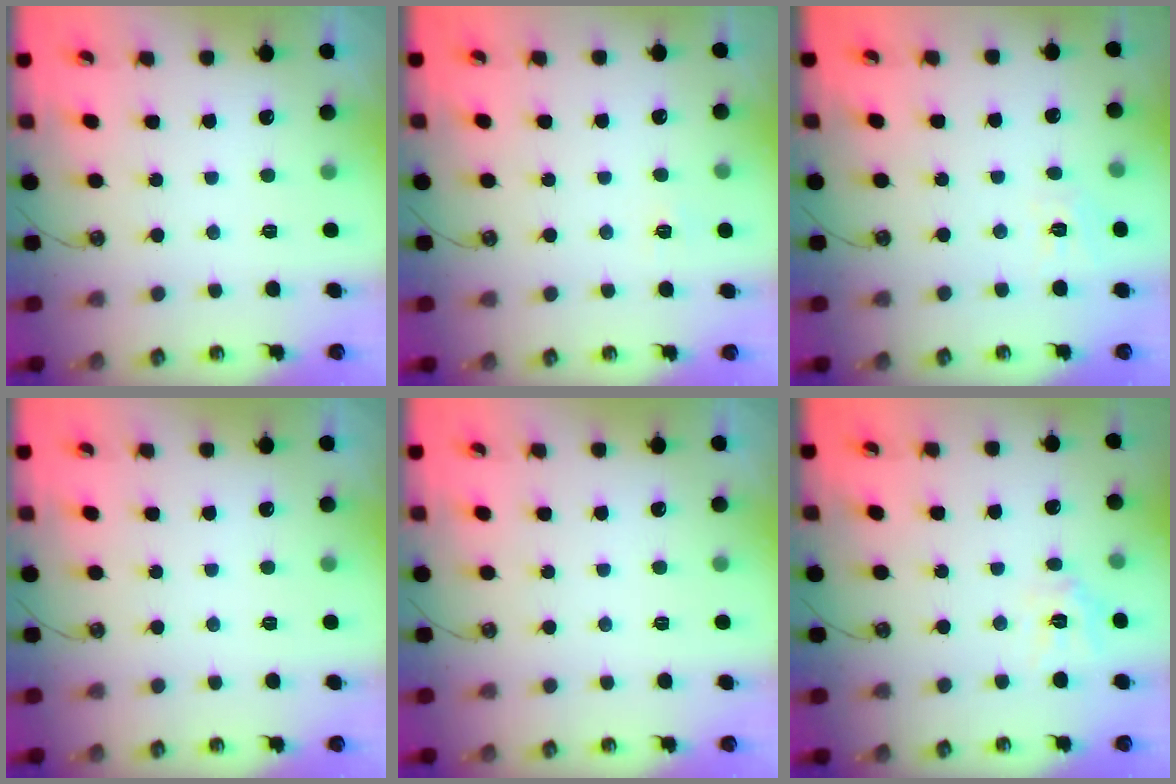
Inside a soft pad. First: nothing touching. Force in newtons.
{"total": 3.8, "press": 3.7, "slide": 0.7}
{"total": 7.0, "press": 6.9, "slide": 0.8}
{"total": 0.0}
{"total": 0.0}
{"total": 9.0, "press": 9.0, "slide": 0.6}